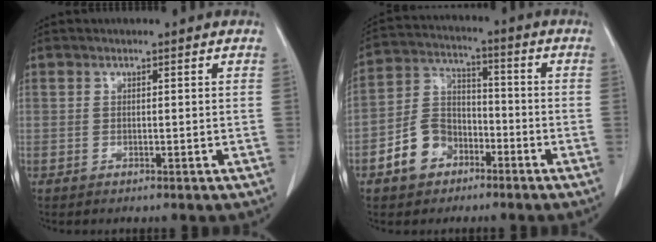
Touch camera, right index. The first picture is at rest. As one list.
[{"total": 8.4, "force": [-4.1, 6.4, 3.6], "torque": [-0.085, 0.023, -0.069]}]